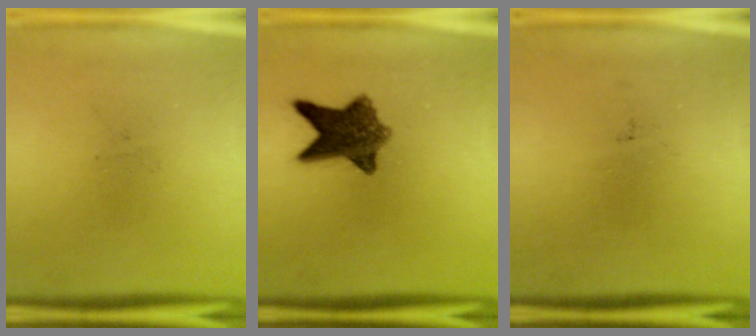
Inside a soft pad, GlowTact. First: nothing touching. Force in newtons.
{"total": 8.8}
{"total": 0.0}